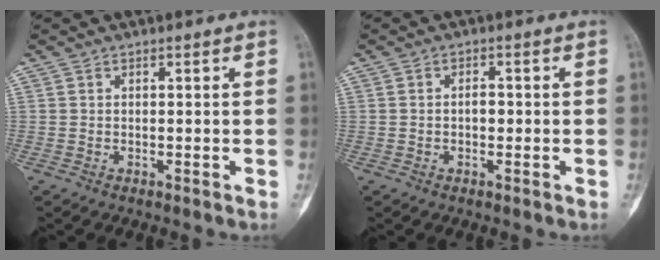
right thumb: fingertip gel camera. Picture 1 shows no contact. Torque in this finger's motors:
{"motor_torque": [-0.39, 0.20, 0.08, -0.15, -0.08]}